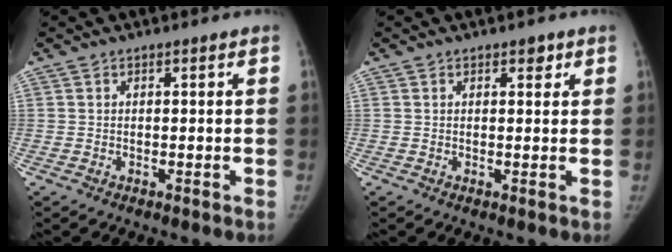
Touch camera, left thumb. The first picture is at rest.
{"total": 1.7, "force": [1.0, 0.9, 0.9], "torque": [0.001, -0.003, 0.011]}